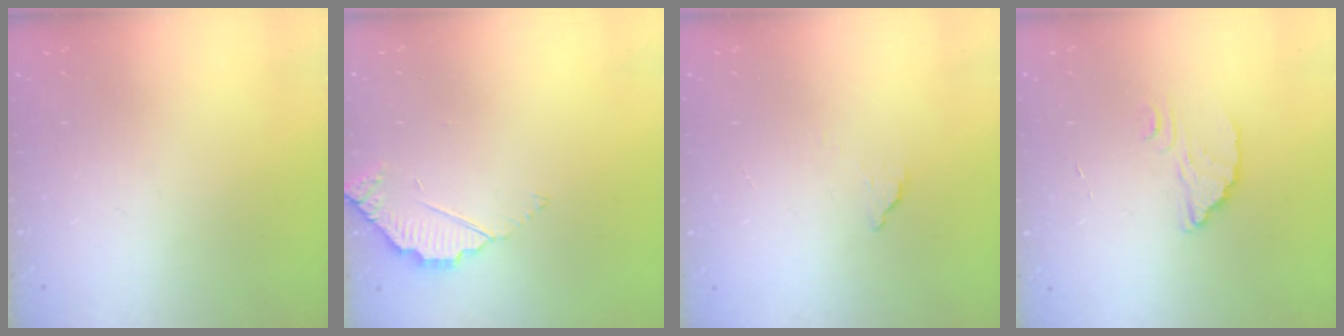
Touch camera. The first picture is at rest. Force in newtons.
{"total": 3.0, "press": 3.0, "slide": 0.3}
{"total": 2.6, "press": 2.6, "slide": 0.3}
{"total": 2.3, "press": 2.3, "slide": 0.0}